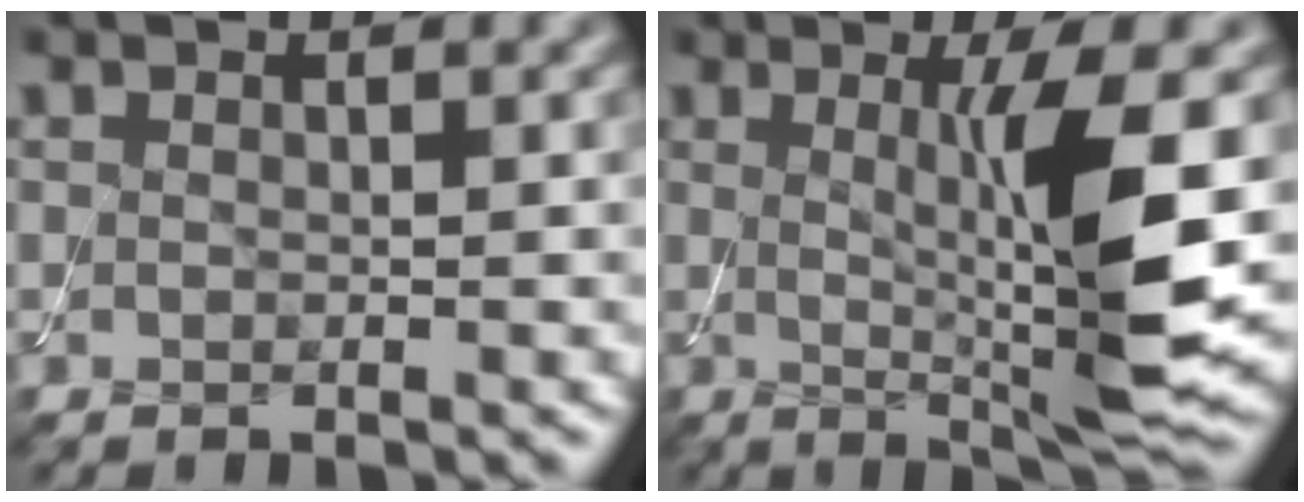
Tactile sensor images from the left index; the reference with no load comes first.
{"total": 8.8, "force": [0.3, 1.2, 8.7], "torque": [-0.132, -0.016, 0.015]}